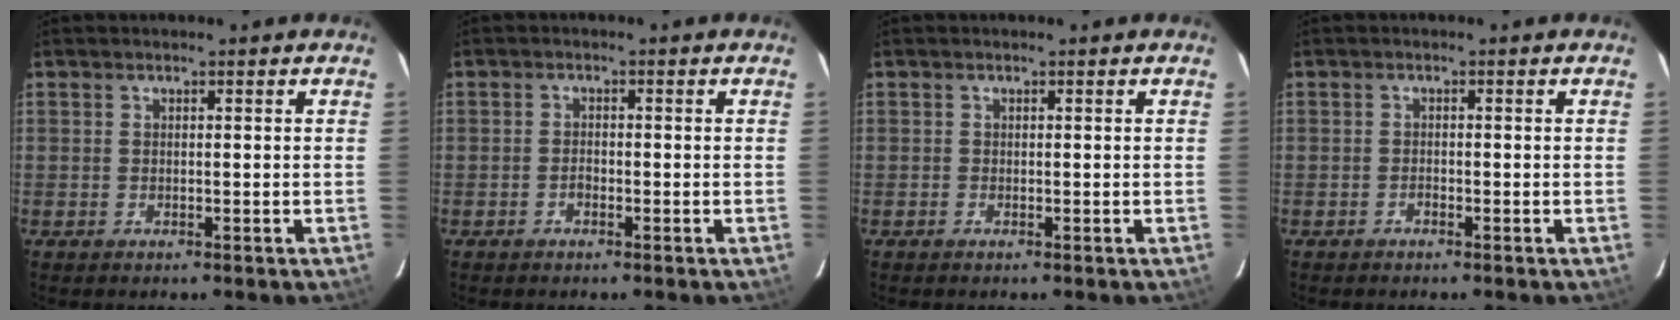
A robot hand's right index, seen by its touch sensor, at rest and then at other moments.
{"total": 1.2, "force": [-0.8, 0.6, 0.7], "torque": [-0.014, 0.003, -0.016]}
{"total": 0.0}
{"total": 0.7, "force": [-0.6, 0.3, 0.1], "torque": [-0.003, 0.003, -0.013]}